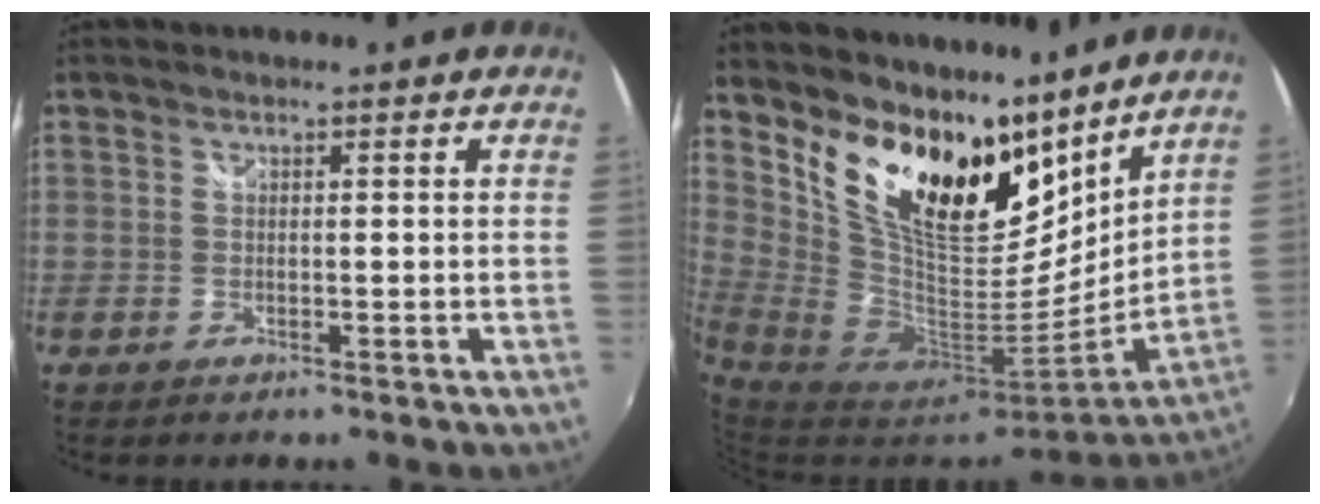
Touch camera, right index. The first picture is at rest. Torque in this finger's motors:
{"motor_torque": [1.08, 1.06, 1.05, 0.21]}